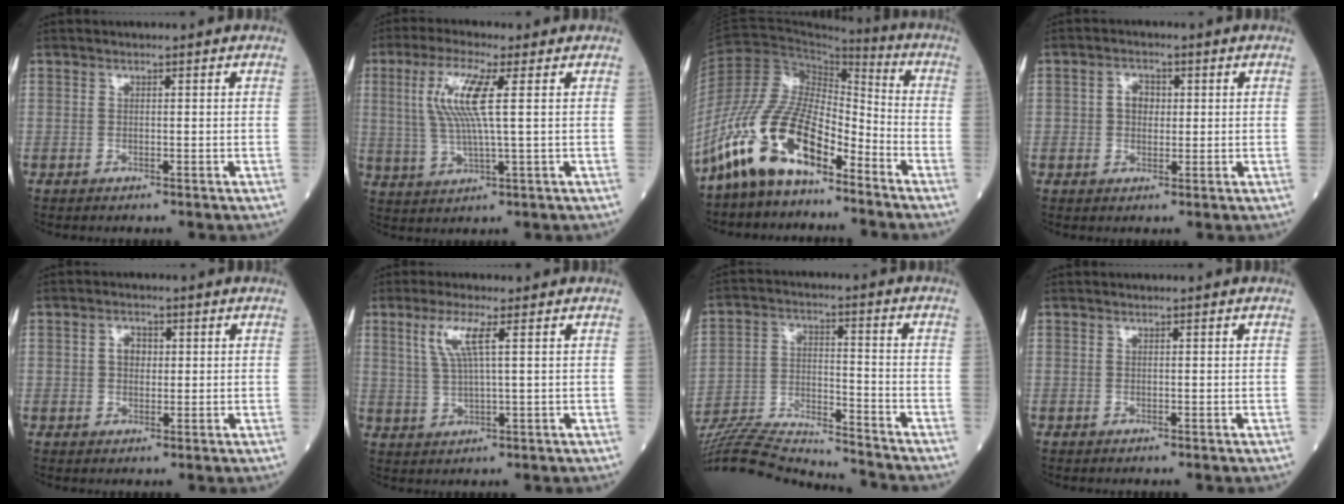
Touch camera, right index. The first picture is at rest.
{"total": 8.7, "force": [2.1, 0.4, 8.4], "torque": [-0.189, 0.006, 0.039]}
{"total": 14.7, "force": [-10.2, 5.3, 9.2], "torque": [-0.197, 0.021, -0.194]}
{"total": 3.1, "force": [0.4, 2.3, 2.1], "torque": [-0.035, 0.011, 0.006]}
{"total": 2.8, "force": [0.5, 2.0, 1.9], "torque": [-0.031, 0.007, 0.007]}
{"total": 5.4, "force": [2.2, 0.3, 4.9], "torque": [-0.106, 0.004, 0.046]}
{"total": 20.6, "force": [-19.8, 0.7, 5.7], "torque": [-0.132, -0.008, -0.323]}
{"total": 0.0}